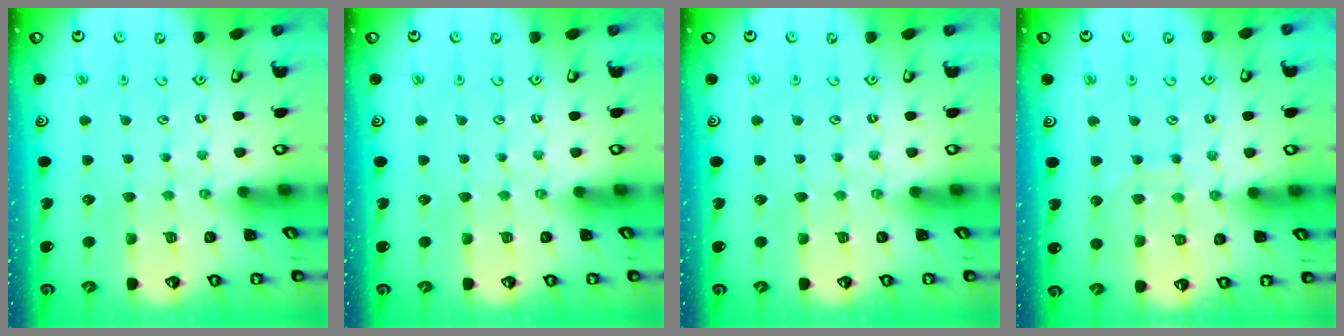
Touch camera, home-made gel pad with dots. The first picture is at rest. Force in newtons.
{"total": 0.0}
{"total": 0.0}
{"total": 7.2, "press": 7.2, "slide": 0.6}